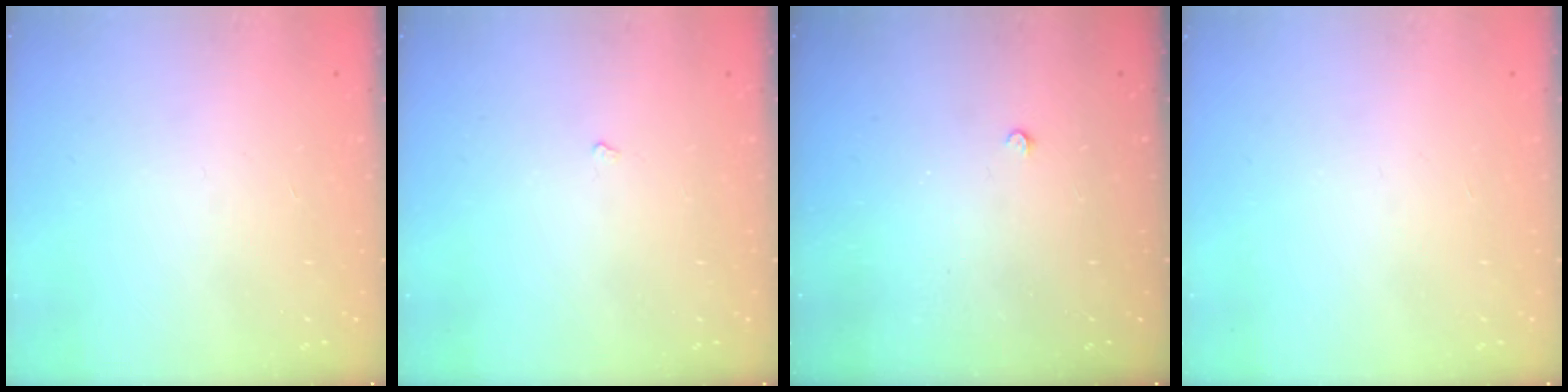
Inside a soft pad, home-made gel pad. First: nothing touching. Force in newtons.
{"total": 2.2, "press": 2.1, "slide": 0.4}
{"total": 2.3, "press": 2.3, "slide": 0.4}
{"total": 0.0}